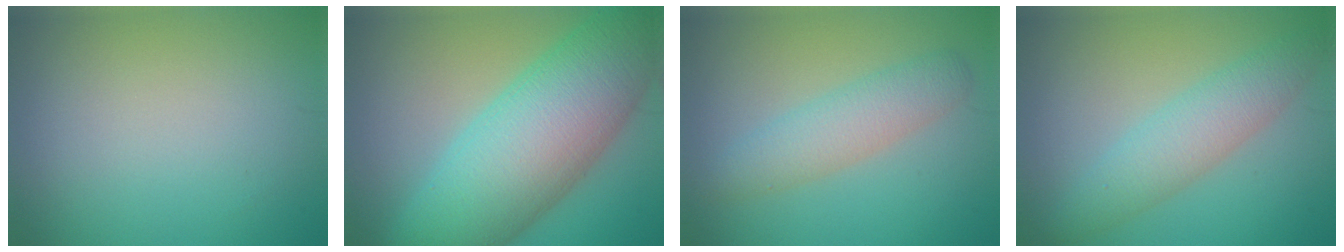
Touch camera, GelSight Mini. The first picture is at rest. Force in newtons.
{"total": 12.9, "press": 12.9, "slide": 0.4}
{"total": 3.5, "press": 3.5, "slide": 0.2}
{"total": 4.1, "press": 4.1, "slide": 0.1}